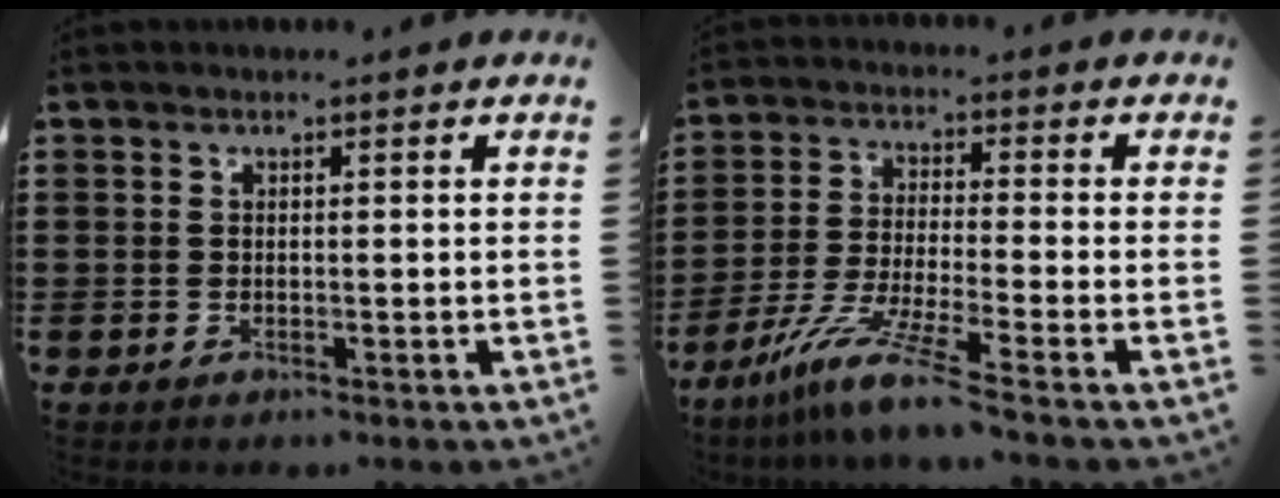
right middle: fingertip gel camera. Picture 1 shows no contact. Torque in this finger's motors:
{"motor_torque": [2.04, -0.10, 0.22, 0.18]}